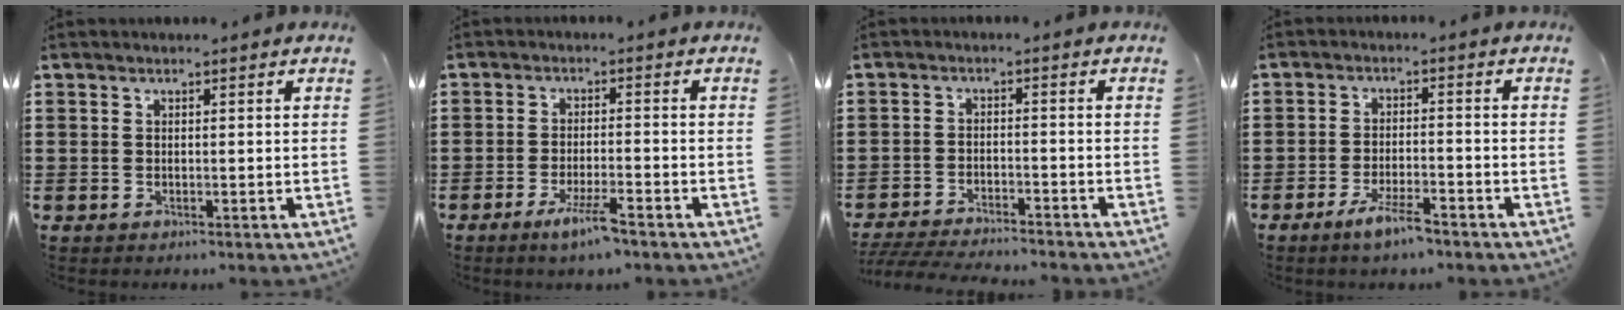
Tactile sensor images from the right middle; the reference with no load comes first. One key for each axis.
{"total": 4.5, "fx": -3.0, "fy": 0.3, "fz": 3.4, "tx": -0.066, "ty": -0.007, "tz": -0.052}
{"total": 4.1, "fx": -4.0, "fy": 0.0, "fz": 0.8, "tx": -0.021, "ty": -0.004, "tz": -0.085}
{"total": 4.4, "fx": -3.2, "fy": 0.7, "fz": 3.0, "tx": -0.061, "ty": -0.002, "tz": -0.058}